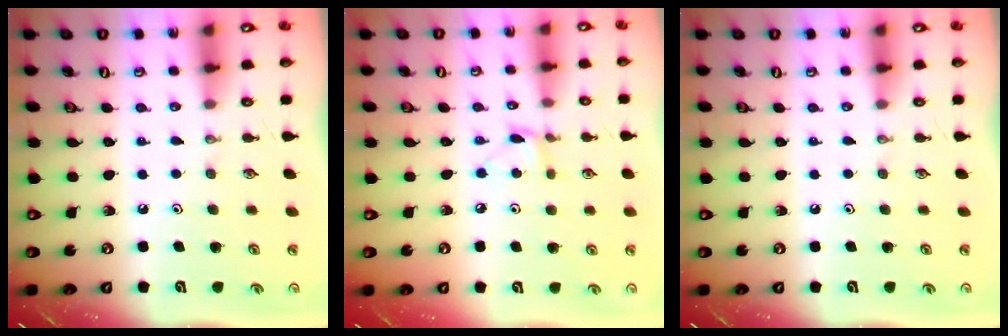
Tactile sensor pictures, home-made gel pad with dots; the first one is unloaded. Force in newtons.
{"total": 4.7, "press": 4.6, "slide": 0.6}
{"total": 0.0}